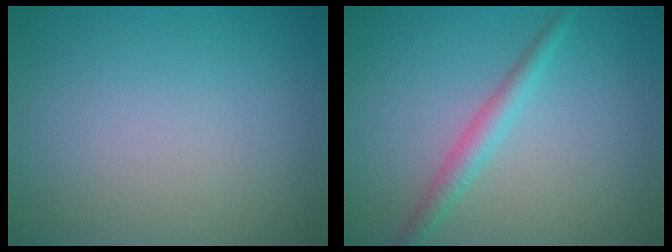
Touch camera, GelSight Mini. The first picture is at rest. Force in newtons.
{"total": 2.3, "press": 2.2, "slide": 0.1}